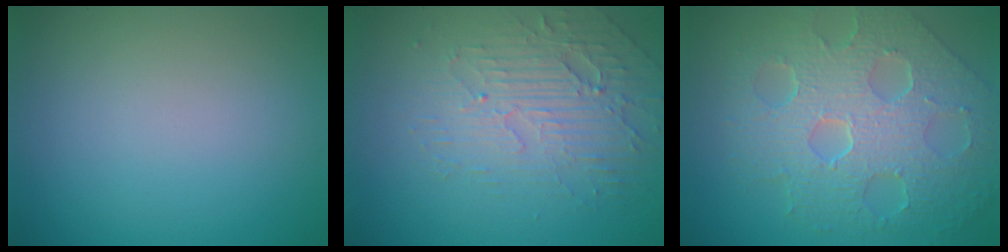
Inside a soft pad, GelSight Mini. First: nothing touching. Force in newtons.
{"total": 3.8, "press": 3.4, "slide": 1.8}
{"total": 8.8, "press": 6.1, "slide": 6.4}